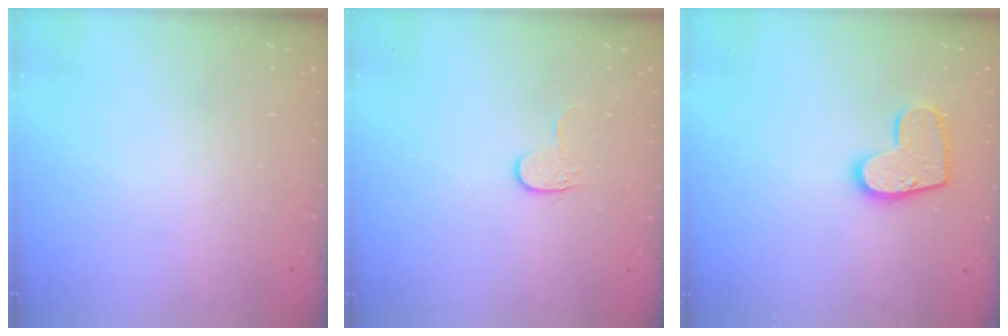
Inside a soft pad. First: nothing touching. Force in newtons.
{"total": 3.9, "press": 3.9, "slide": 0.5}
{"total": 12.0, "press": 11.9, "slide": 0.7}